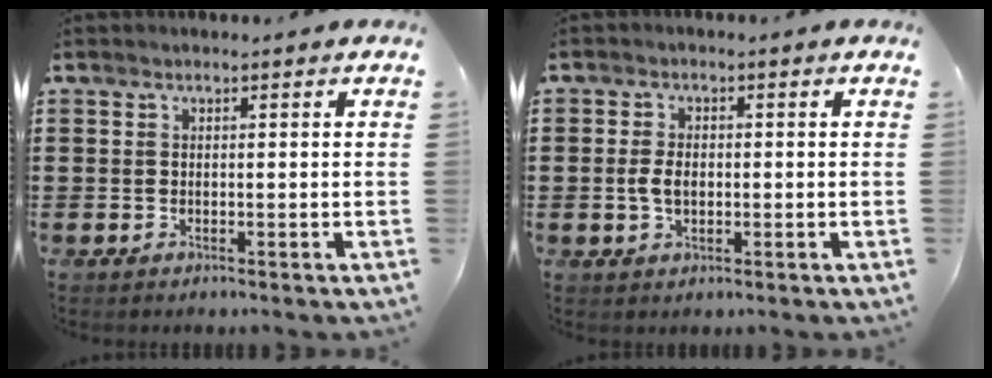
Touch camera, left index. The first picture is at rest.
{"total": 3.2, "force": [-0.4, 1.8, 2.5], "torque": [-0.065, -0.002, -0.012]}